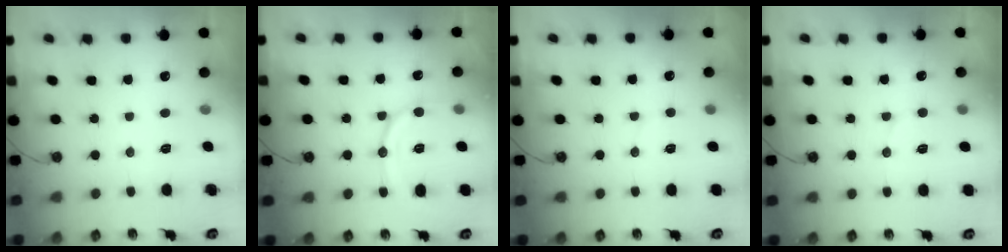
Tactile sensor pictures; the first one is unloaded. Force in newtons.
{"total": 11.7, "press": 11.6, "slide": 1.2}
{"total": 2.8, "press": 2.8, "slide": 0.3}
{"total": 6.1, "press": 6.1, "slide": 0.4}